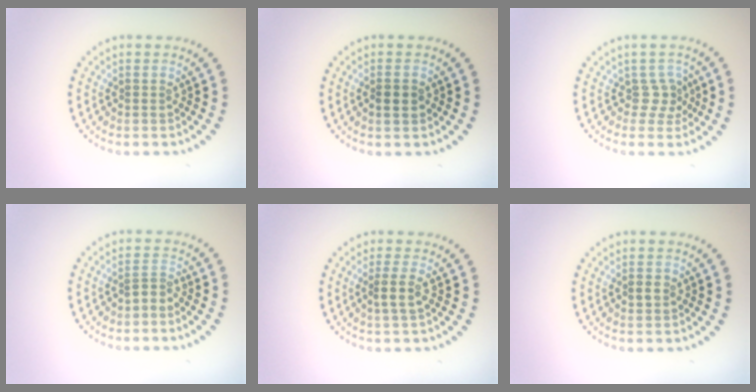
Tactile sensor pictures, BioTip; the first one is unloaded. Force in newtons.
{"total": 1.6, "press": 1.6, "slide": 0.3}
{"total": 1.8, "press": 1.3, "slide": 1.2}
{"total": 1.2, "press": 0.7, "slide": 1.0}
{"total": 1.7, "press": 1.4, "slide": 1.0}
{"total": 1.0, "press": 1.0, "slide": 0.2}